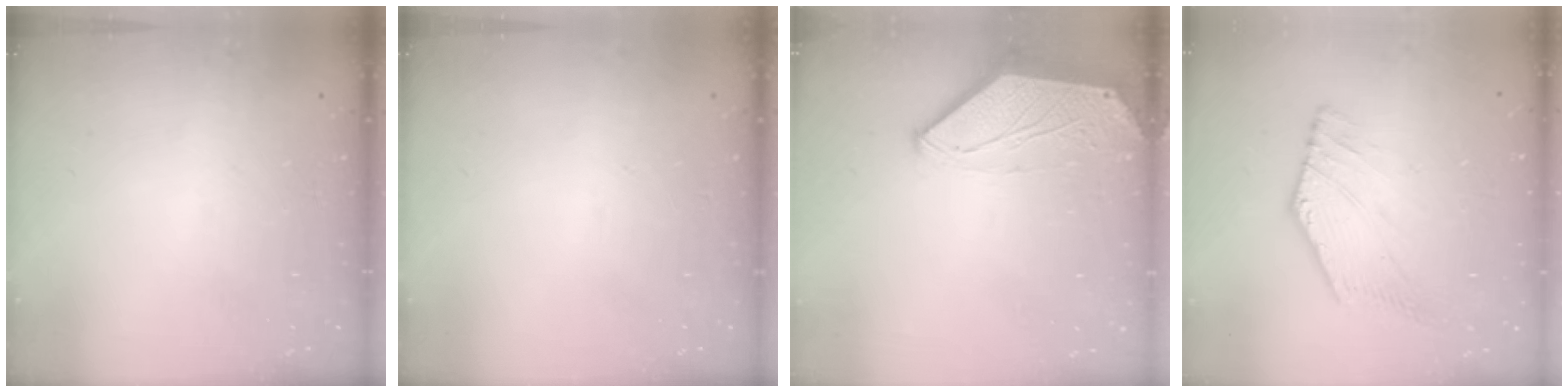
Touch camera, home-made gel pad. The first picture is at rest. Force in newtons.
{"total": 0.0}
{"total": 0.0}
{"total": 1.7, "press": 1.3, "slide": 1.1}